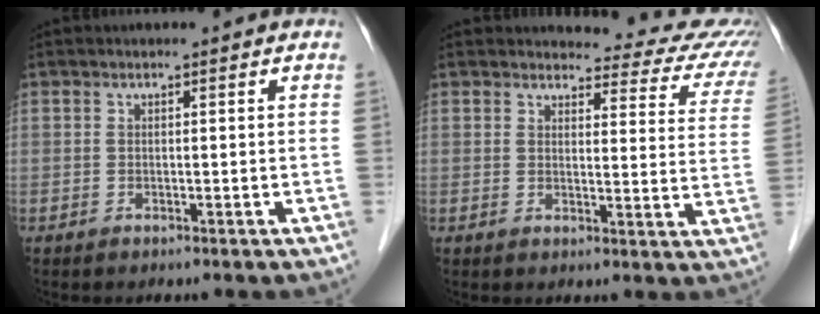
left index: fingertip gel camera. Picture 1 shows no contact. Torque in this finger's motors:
{"motor_torque": [-0.58, -0.76, 0.12, 0.00]}